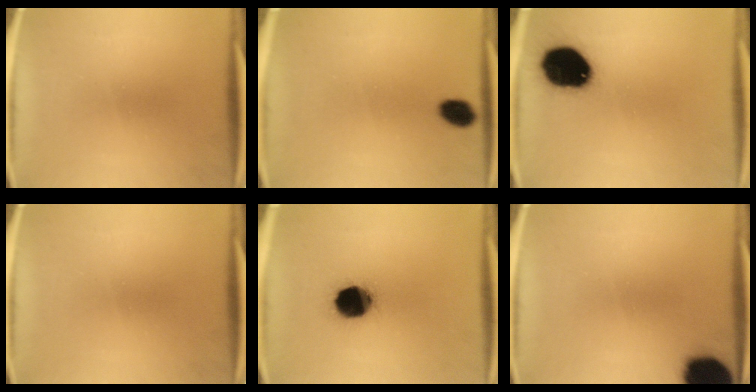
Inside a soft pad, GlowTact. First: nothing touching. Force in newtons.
{"total": 2.3}
{"total": 17.2}
{"total": 0.0}
{"total": 13.4}
{"total": 17.5}